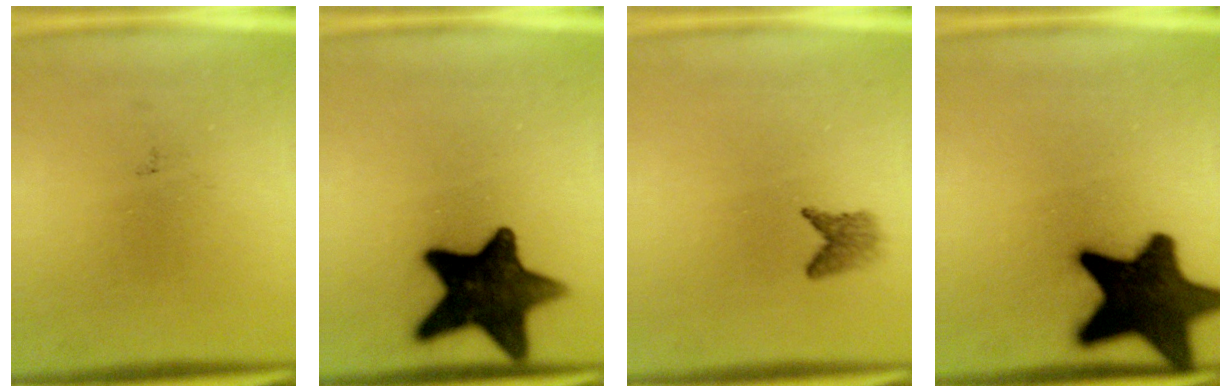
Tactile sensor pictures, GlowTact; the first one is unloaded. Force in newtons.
{"total": 15.5}
{"total": 1.9}
{"total": 17.9}